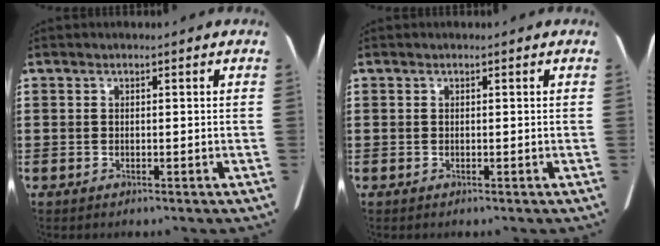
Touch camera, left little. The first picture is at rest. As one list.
[{"total": 0.0}]